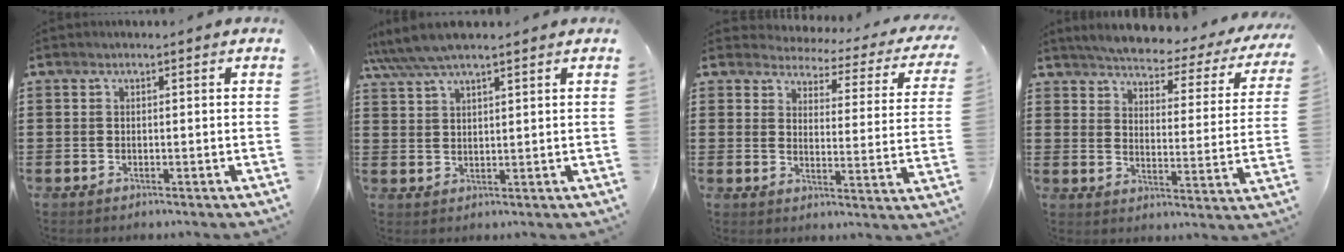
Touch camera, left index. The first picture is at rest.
{"total": 4.6, "force": [3.9, 0.6, 2.4], "torque": [-0.056, -0.005, 0.072]}
{"total": 2.7, "force": [2.6, 0.6, 0.4], "torque": [-0.029, -0.023, 0.037]}
{"total": 3.6, "force": [3.5, 0.1, 1.0], "torque": [-0.043, -0.033, 0.052]}